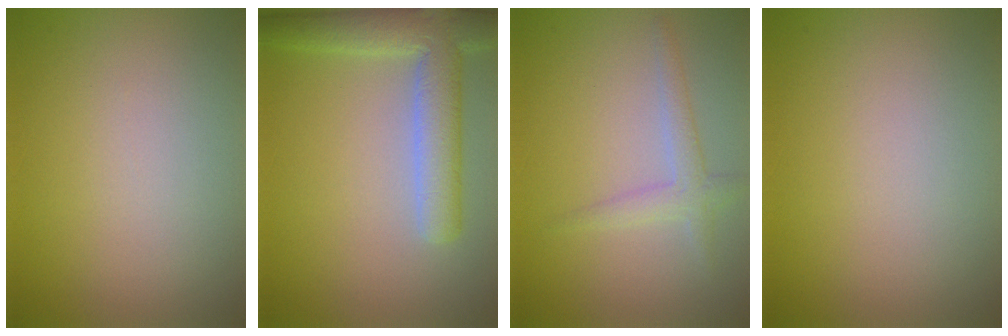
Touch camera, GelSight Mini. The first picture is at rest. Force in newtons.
{"total": 5.7, "press": 5.7, "slide": 0.6}
{"total": 2.0, "press": 2.0, "slide": 0.1}
{"total": 0.0}